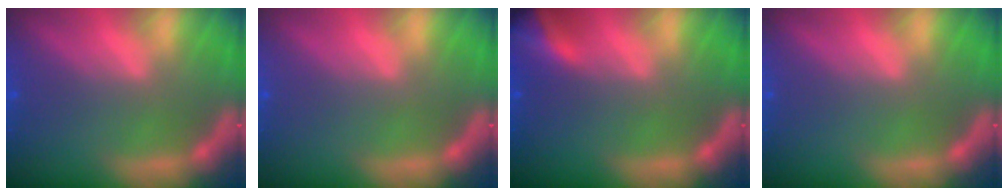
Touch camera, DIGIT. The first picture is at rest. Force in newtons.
{"total": 0.0}
{"total": 5.4}
{"total": 0.0}